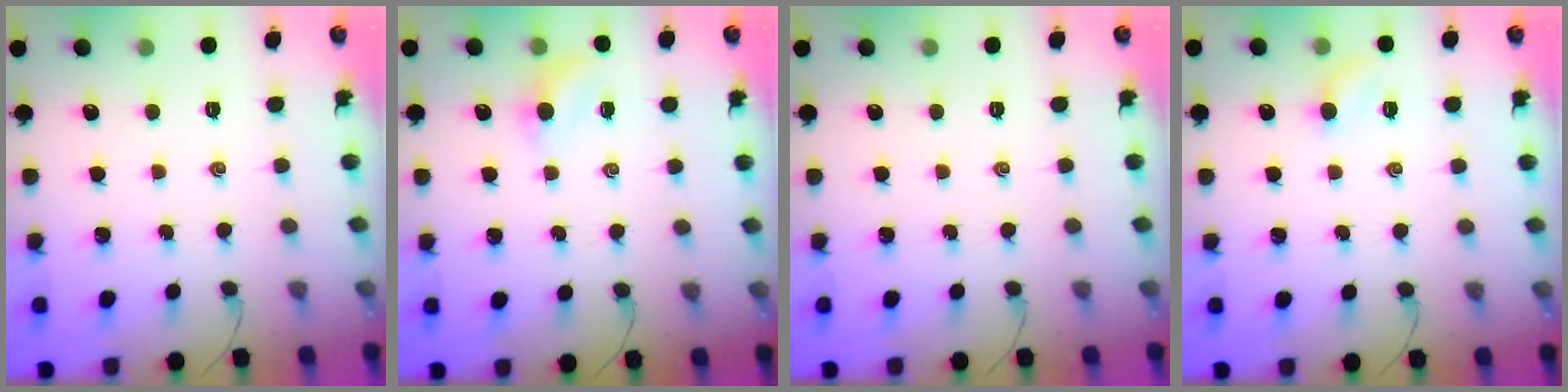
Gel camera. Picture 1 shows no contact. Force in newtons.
{"total": 5.1, "press": 4.9, "slide": 1.3}
{"total": 0.0}
{"total": 4.0, "press": 3.8, "slide": 1.1}